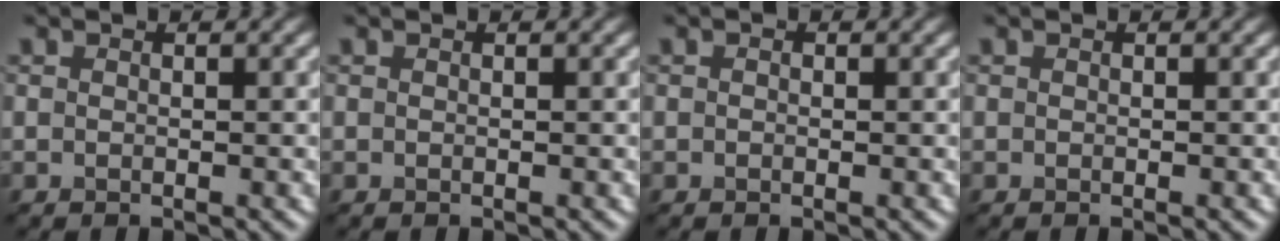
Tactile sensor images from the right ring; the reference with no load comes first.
{"total": 0.0}
{"total": 0.6, "force": [-0.3, -0.4, -0.4], "torque": [-0.005, -0.003, 0.003]}
{"total": 0.0}